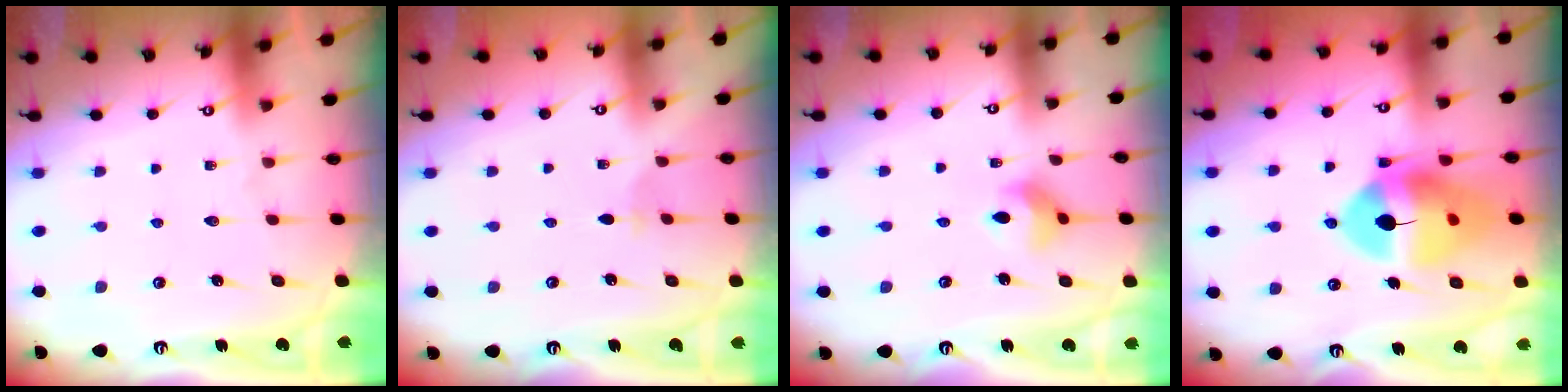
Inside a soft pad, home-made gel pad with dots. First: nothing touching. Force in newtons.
{"total": 2.2, "press": 2.1, "slide": 0.5}
{"total": 7.0, "press": 6.9, "slide": 0.9}
{"total": 15.4, "press": 15.2, "slide": 2.1}